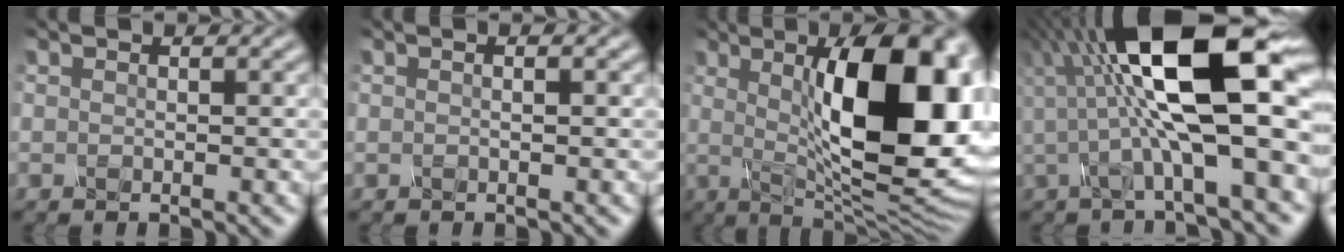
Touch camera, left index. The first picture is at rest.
{"total": 0.8, "force": [0.2, 0.1, 0.8], "torque": [-0.015, 0.000, 0.000]}
{"total": 14.7, "force": [1.8, 4.8, 13.8], "torque": [-0.177, 0.004, 0.023]}
{"total": 14.1, "force": [2.3, 4.1, 13.3], "torque": [-0.213, 0.017, 0.030]}